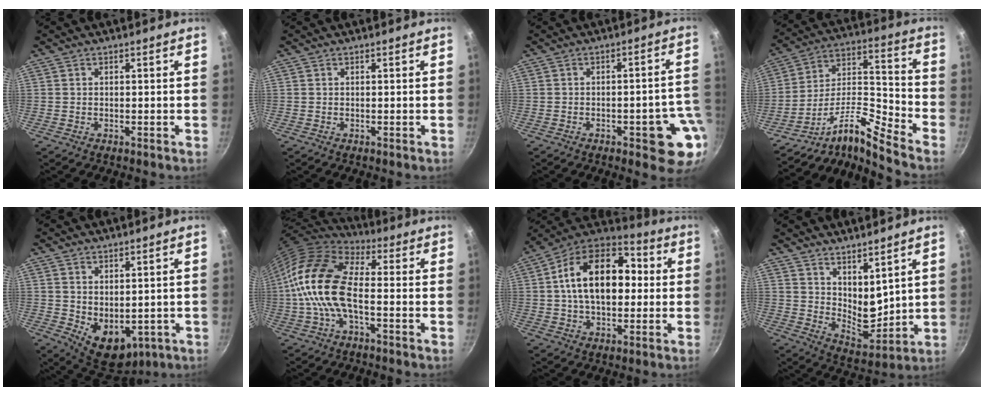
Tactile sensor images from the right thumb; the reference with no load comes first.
{"total": 0.0}
{"total": 8.7, "force": [-3.3, 3.3, 7.4], "torque": [-0.050, 0.020, -0.036]}
{"total": 13.7, "force": [-10.6, 1.7, 8.6], "torque": [-0.137, 0.098, -0.210]}
{"total": 9.1, "force": [-0.2, 6.2, 6.7], "torque": [-0.075, -0.018, 0.022]}
{"total": 16.1, "force": [-1.8, 7.9, 13.9], "torque": [-0.263, 0.032, -0.053]}
{"total": 19.8, "force": [1.6, 12.7, 15.1], "torque": [-0.219, 0.036, 0.007]}
{"total": 9.5, "force": [6.0, 4.1, 6.1], "torque": [-0.077, -0.064, 0.109]}